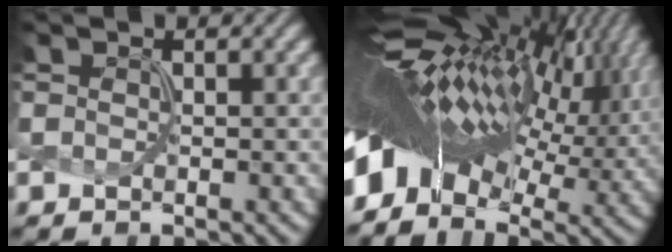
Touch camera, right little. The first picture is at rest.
{"total": 16.8, "force": [2.6, 7.6, 14.8], "torque": [-0.287, 0.029, 0.033]}